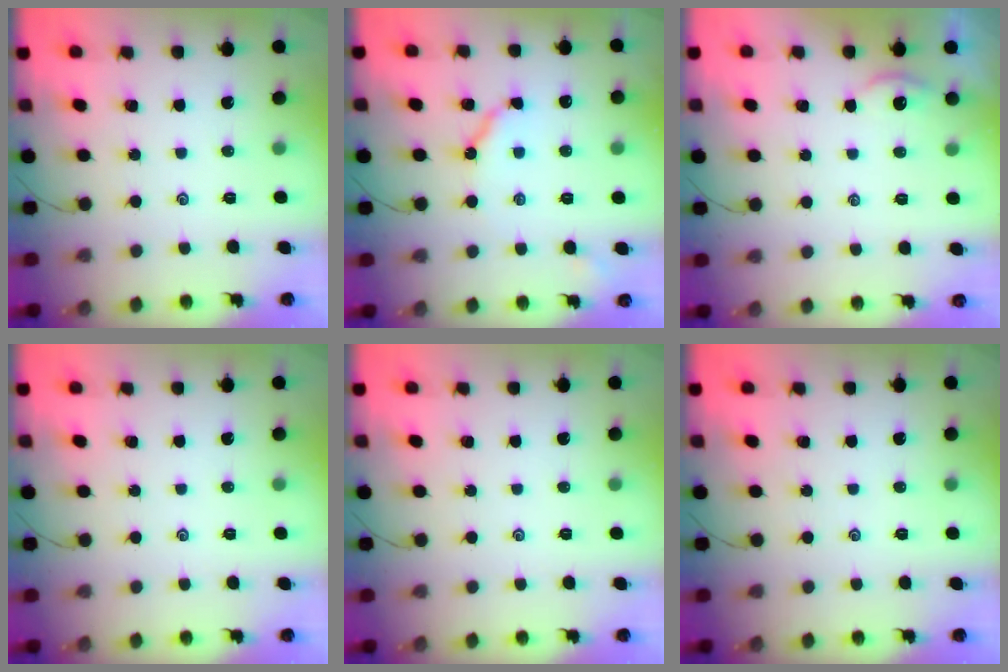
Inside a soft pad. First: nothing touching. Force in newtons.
{"total": 7.4, "press": 7.3, "slide": 0.7}
{"total": 2.2, "press": 2.2, "slide": 0.3}
{"total": 0.0}
{"total": 0.0}
{"total": 0.0}